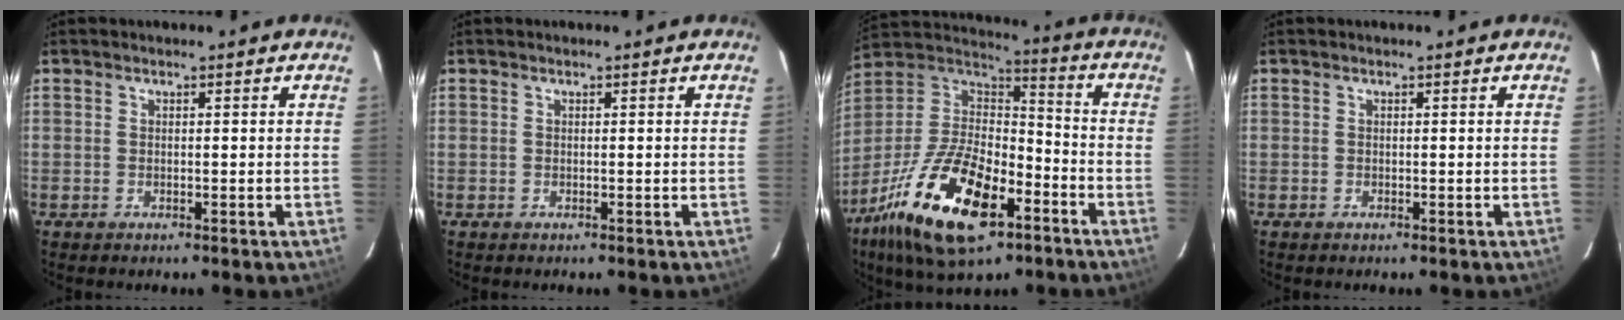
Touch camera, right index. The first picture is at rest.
{"total": 0.0}
{"total": 24.6, "force": [-12.8, 11.0, 18.0], "torque": [-0.366, -0.030, -0.223]}
{"total": 0.0}